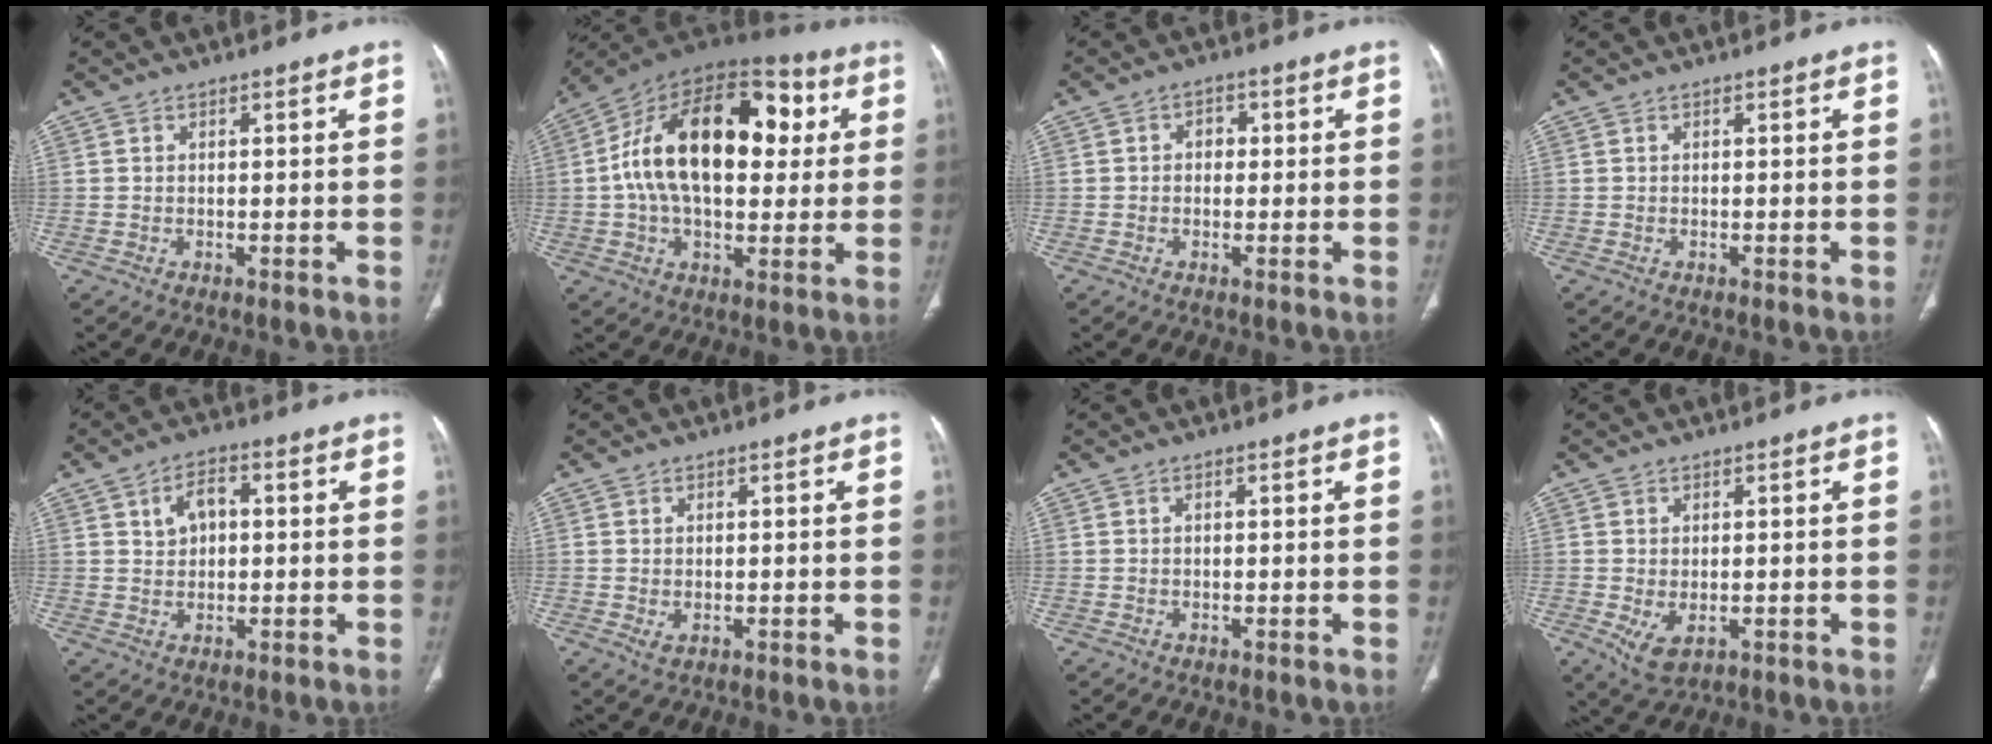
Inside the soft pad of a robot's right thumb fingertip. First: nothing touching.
{"total": 25.7, "force": [4.0, 15.1, 20.4], "torque": [-0.324, 0.027, 0.055]}
{"total": 2.5, "force": [0.2, 2.0, 1.5], "torque": [-0.004, 0.006, -0.002]}
{"total": 0.0}
{"total": 5.2, "force": [1.3, 3.4, 3.7], "torque": [-0.054, 0.007, 0.020]}
{"total": 1.3, "force": [-0.2, 0.8, 1.0], "torque": [-0.021, -0.001, 0.003]}
{"total": 0.0}
{"total": 4.6, "force": [-1.1, 2.7, 3.6], "torque": [-0.068, -0.009, -0.005]}